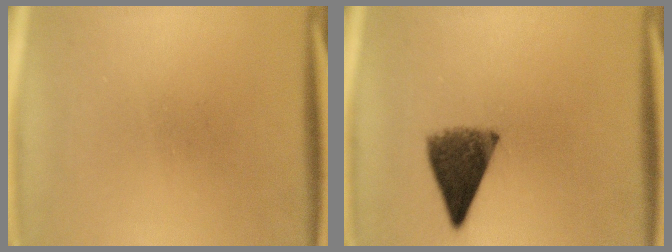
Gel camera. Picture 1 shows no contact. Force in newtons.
{"total": 8.1}